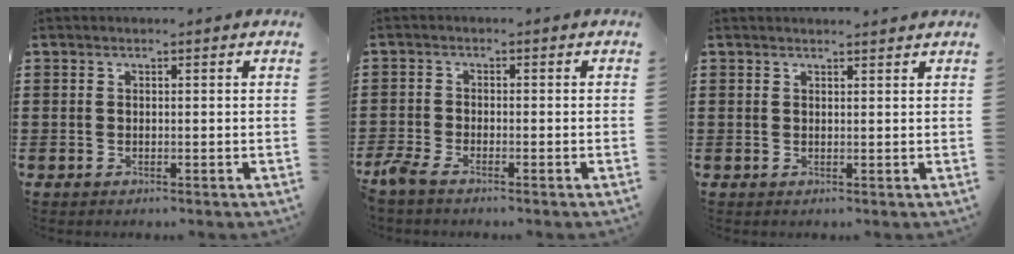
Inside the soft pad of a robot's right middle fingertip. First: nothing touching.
{"total": 2.6, "force": [-2.1, 0.5, 1.4], "torque": [-0.053, -0.007, -0.051]}
{"total": 1.0, "force": [1.0, -0.1, 0.2], "torque": [0.003, -0.005, 0.016]}